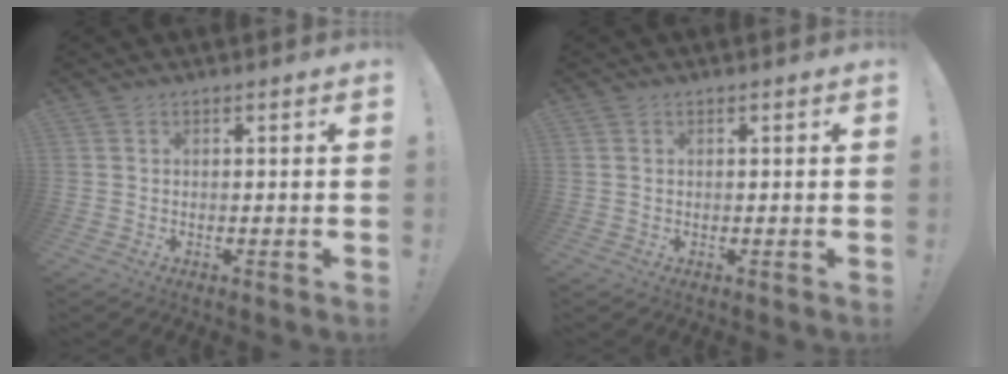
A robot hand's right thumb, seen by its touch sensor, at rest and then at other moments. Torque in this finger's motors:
{"motor_torque": [-0.01, -0.14, -0.17, 0.11, 0.04]}